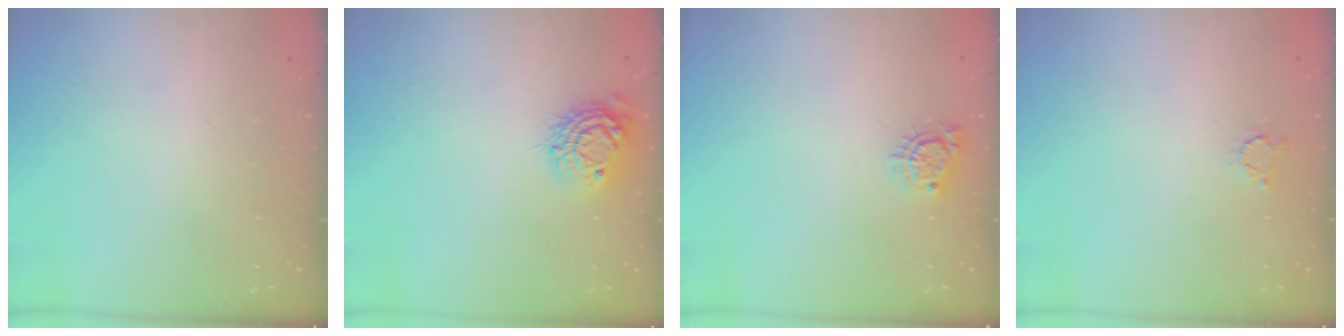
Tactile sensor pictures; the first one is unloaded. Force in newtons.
{"total": 9.8, "press": 9.7, "slide": 0.5}
{"total": 5.5, "press": 5.5, "slide": 0.4}
{"total": 2.7, "press": 2.7, "slide": 0.4}